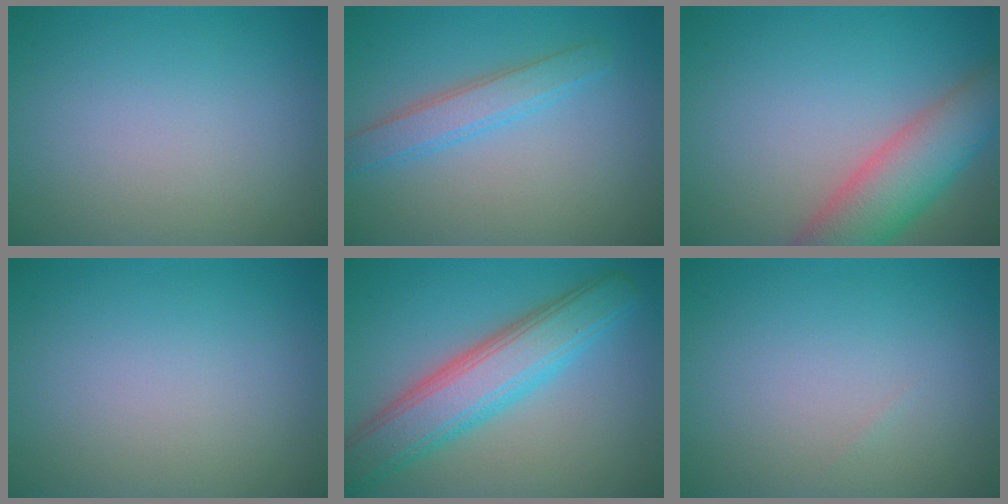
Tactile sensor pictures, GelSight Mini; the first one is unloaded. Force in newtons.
{"total": 2.9, "press": 2.9, "slide": 0.1}
{"total": 7.0, "press": 7.0, "slide": 0.2}
{"total": 0.0}
{"total": 7.2, "press": 7.2, "slide": 0.1}
{"total": 0.0}